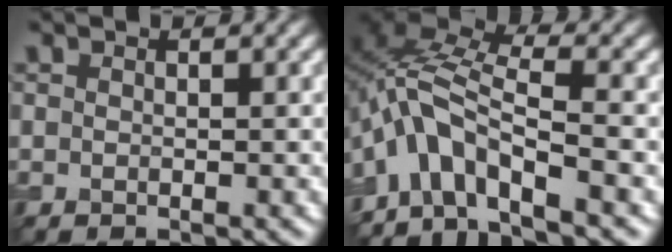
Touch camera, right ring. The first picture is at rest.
{"total": 7.4, "force": [-3.8, 3.2, 5.5], "torque": [-0.097, 0.013, -0.084]}